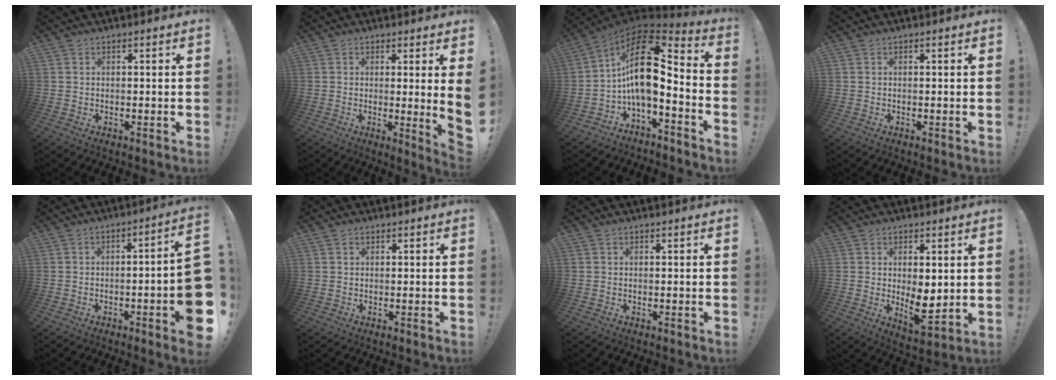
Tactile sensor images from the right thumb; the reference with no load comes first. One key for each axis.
{"total": 4.8, "fx": 1.4, "fy": -0.7, "fz": 4.6, "tx": -0.057, "ty": -0.025, "tz": 0.021}
{"total": 17.2, "fx": 2.0, "fy": 8.2, "fz": 15.0, "tx": -0.265, "ty": -0.009, "tz": 0.036}
{"total": 0.0}
{"total": 11.4, "fx": -3.0, "fy": 1.0, "fz": 11.0, "tx": -0.143, "ty": -0.002, "tz": -0.041}
{"total": 0.7, "fx": 0.5, "fy": 0.6, "fz": 0.1, "tx": 0.005, "ty": -0.001, "tz": 0.007}
{"total": 0.0}
{"total": 7.7, "fx": -0.1, "fy": 3.6, "fz": 6.8, "tx": -0.093, "ty": -0.016, "tz": 0.003}